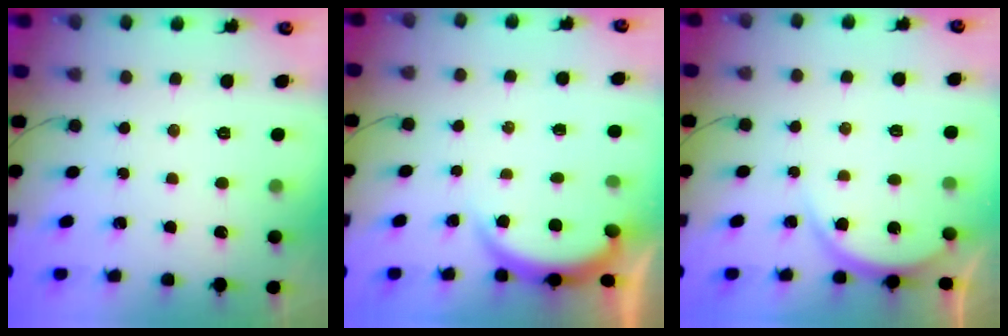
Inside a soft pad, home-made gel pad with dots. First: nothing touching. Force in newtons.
{"total": 1.8, "press": 1.8, "slide": 0.5}
{"total": 3.9, "press": 3.9, "slide": 0.6}